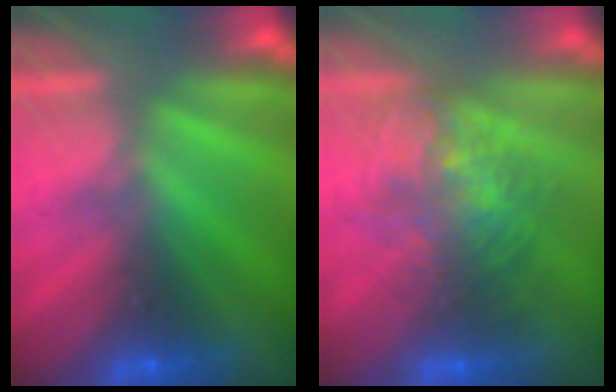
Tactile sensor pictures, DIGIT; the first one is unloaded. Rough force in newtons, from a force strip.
{"total": 3.7}